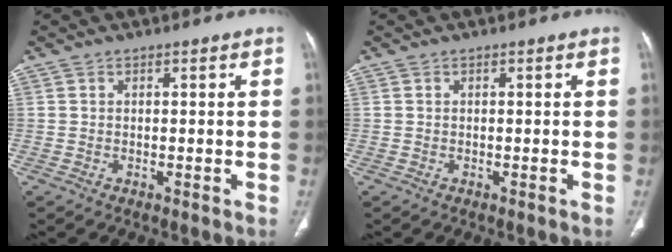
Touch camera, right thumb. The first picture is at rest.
{"total": 0.0}